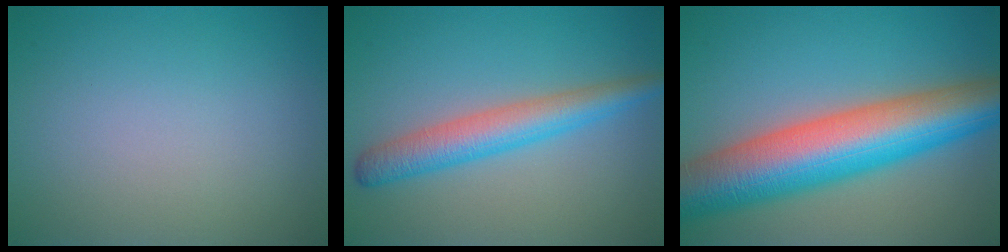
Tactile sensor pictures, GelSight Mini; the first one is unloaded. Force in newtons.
{"total": 4.4, "press": 4.4, "slide": 0.1}
{"total": 12.3, "press": 12.3, "slide": 0.1}